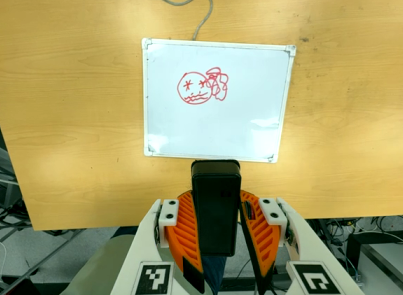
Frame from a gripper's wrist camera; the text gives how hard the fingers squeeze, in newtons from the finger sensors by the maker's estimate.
{"total": 9.8, "left": 8.0, "right": 11.7}